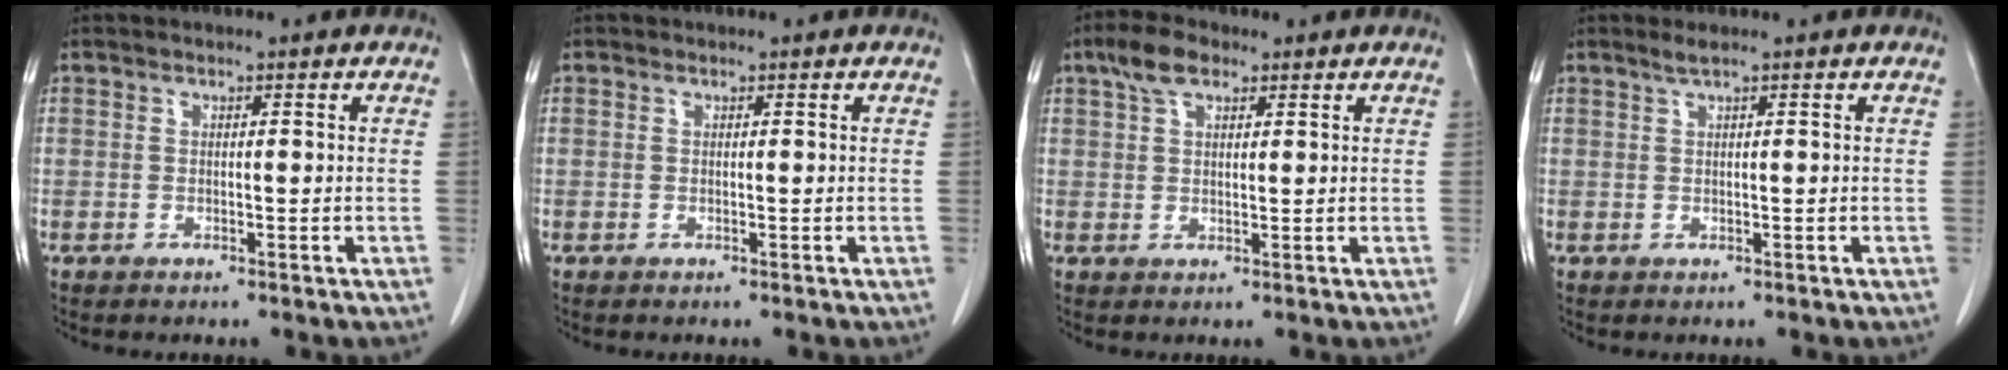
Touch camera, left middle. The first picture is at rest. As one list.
[{"total": 0.0}, {"total": 4.6, "force": [2.8, 2.1, 3.0], "torque": [-0.065, 0.015, 0.054]}, {"total": 1.0, "force": [0.7, -0.2, 0.7], "torque": [-0.019, 0.005, 0.018]}]